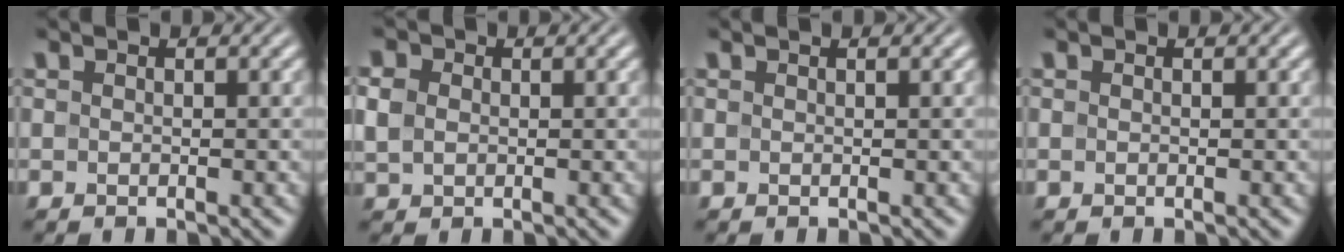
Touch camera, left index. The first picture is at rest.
{"total": 2.1, "force": [0.3, 1.8, 1.1], "torque": [-0.029, 0.001, 0.005]}
{"total": 0.6, "force": [0.4, 0.1, 0.4], "torque": [-0.004, 0.005, 0.005]}
{"total": 0.0}